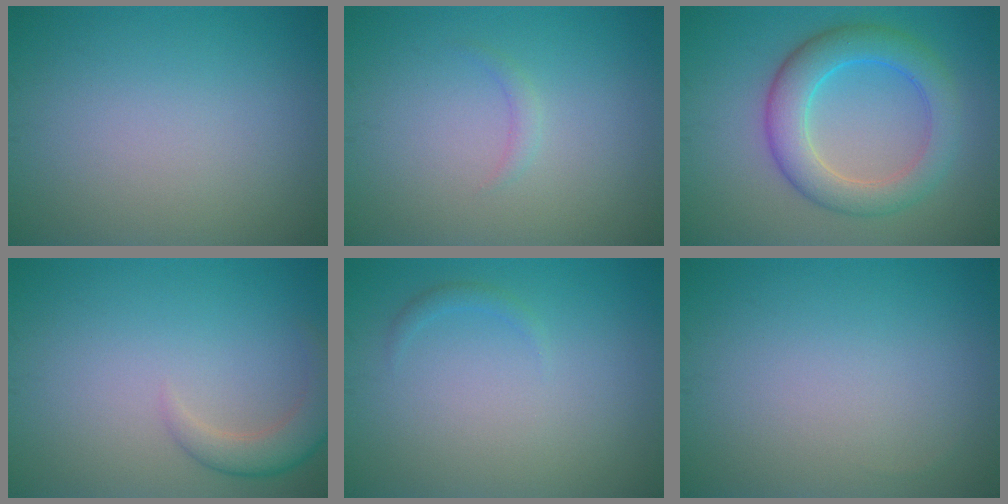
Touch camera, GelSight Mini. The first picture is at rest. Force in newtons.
{"total": 0.8, "press": 0.8, "slide": 0.0}
{"total": 6.0, "press": 6.0, "slide": 0.1}
{"total": 3.0, "press": 3.0, "slide": 0.2}
{"total": 0.8, "press": 0.8, "slide": 0.1}
{"total": 0.0}